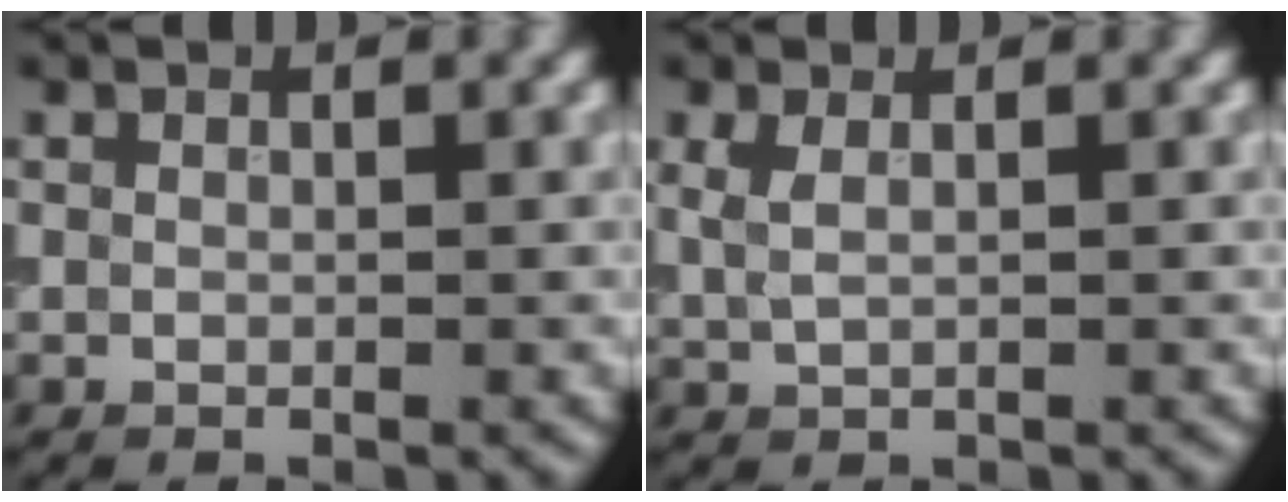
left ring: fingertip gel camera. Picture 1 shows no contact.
{"total": 1.6, "force": [0.8, 0.8, 1.2], "torque": [-0.025, -0.001, 0.018]}